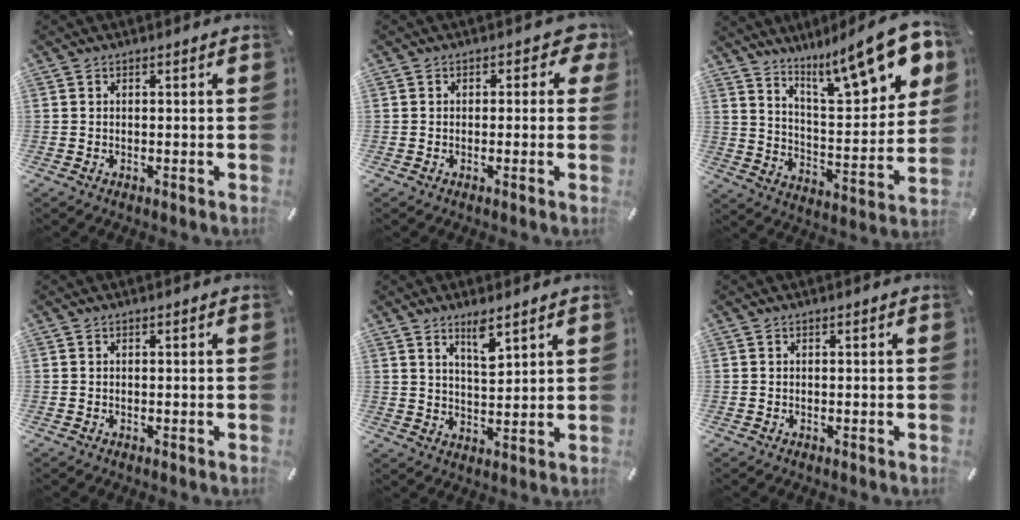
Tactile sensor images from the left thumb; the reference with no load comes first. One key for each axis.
{"total": 3.7, "fx": 0.6, "fy": 2.5, "fz": 2.6, "tx": -0.028, "ty": 0.004, "tz": 0.004}
{"total": 17.5, "fx": 13.5, "fy": 4.3, "fz": 10.2, "tx": -0.157, "ty": -0.100, "tz": 0.221}
{"total": 0.0}
{"total": 5.6, "fx": 4.4, "fy": 1.5, "fz": 3.0, "tx": -0.046, "ty": -0.028, "tz": 0.074}
{"total": 0.0}